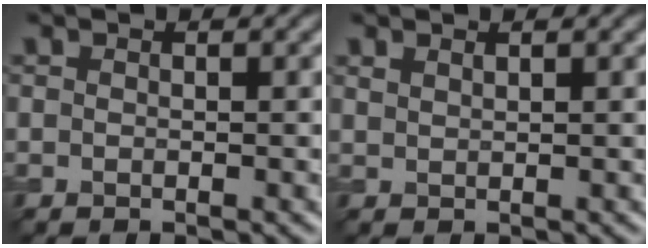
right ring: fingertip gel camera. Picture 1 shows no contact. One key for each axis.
{"total": 0.8, "fx": 0.7, "fy": 0.2, "fz": 0.2, "tx": -0.007, "ty": -0.001, "tz": 0.018}